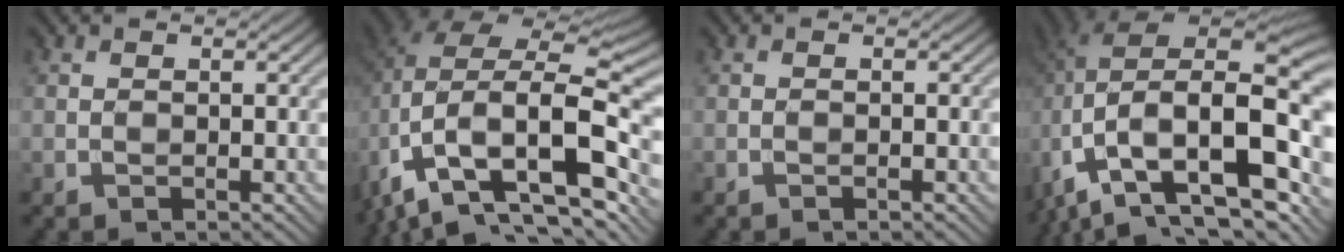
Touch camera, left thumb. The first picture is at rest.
{"total": 16.3, "force": [-8.3, 8.1, 11.5], "torque": [-0.252, -0.029, -0.136]}
{"total": 0.5, "force": [-0.4, 0.0, 0.4], "torque": [-0.007, 0.001, -0.008]}
{"total": 17.3, "force": [-7.2, 8.6, 13.2], "torque": [-0.254, -0.019, -0.113]}